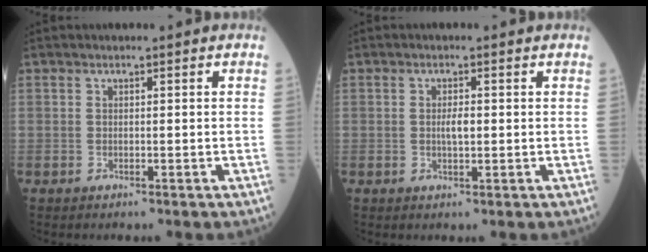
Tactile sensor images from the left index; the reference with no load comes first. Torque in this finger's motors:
{"motor_torque": [0.47, 0.08, 0.02, 0.05]}